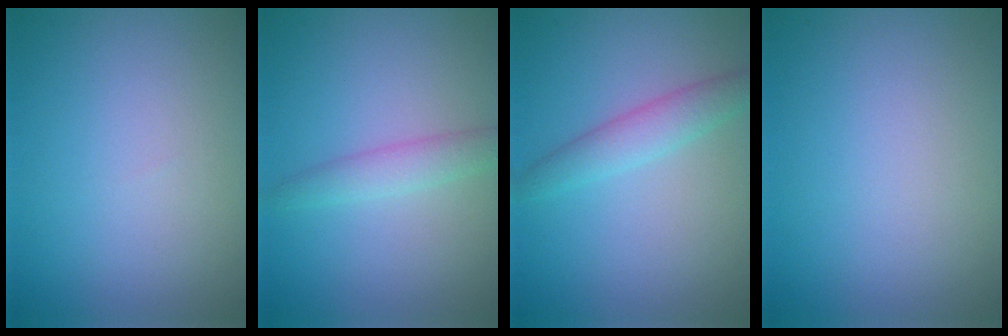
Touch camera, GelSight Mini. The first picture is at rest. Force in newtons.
{"total": 2.0, "press": 2.0, "slide": 0.0}
{"total": 2.5, "press": 2.5, "slide": 0.0}
{"total": 0.0}